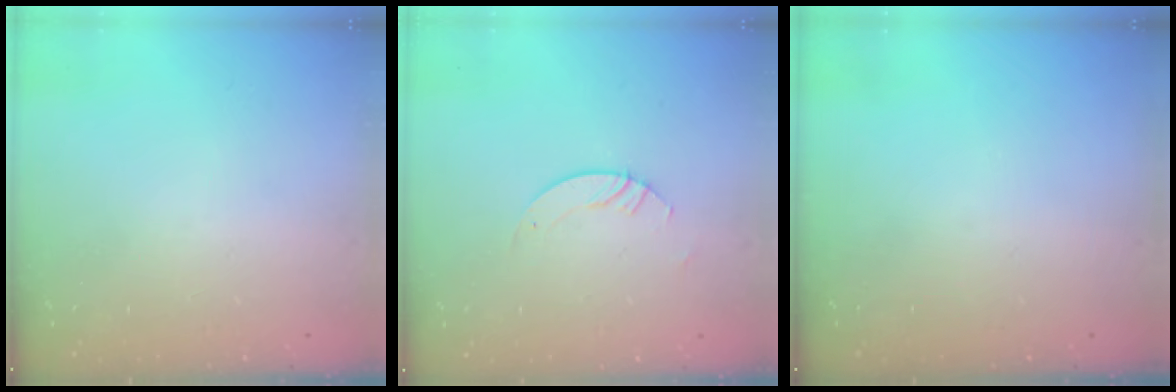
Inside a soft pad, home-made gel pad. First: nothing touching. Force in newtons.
{"total": 2.1, "press": 2.1, "slide": 0.2}
{"total": 0.0}